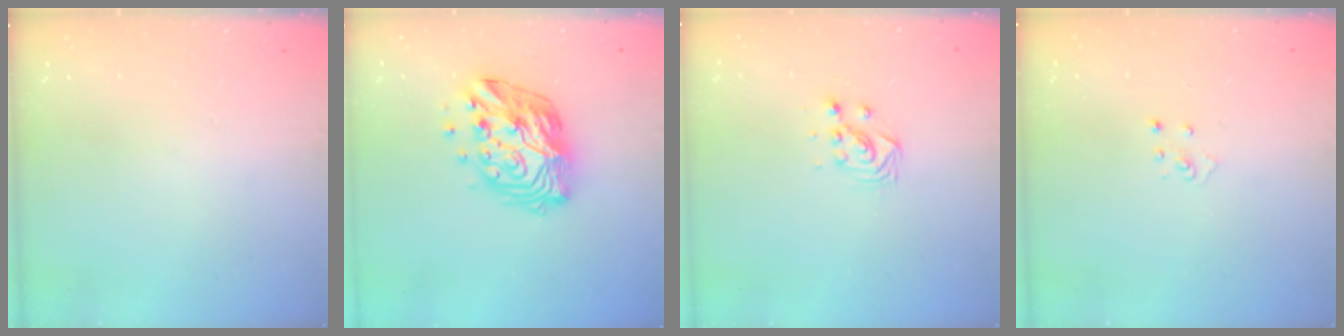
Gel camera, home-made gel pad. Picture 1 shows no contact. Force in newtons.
{"total": 14.2, "press": 14.2, "slide": 1.3}
{"total": 3.6, "press": 3.6, "slide": 0.4}
{"total": 2.8, "press": 2.8, "slide": 0.3}